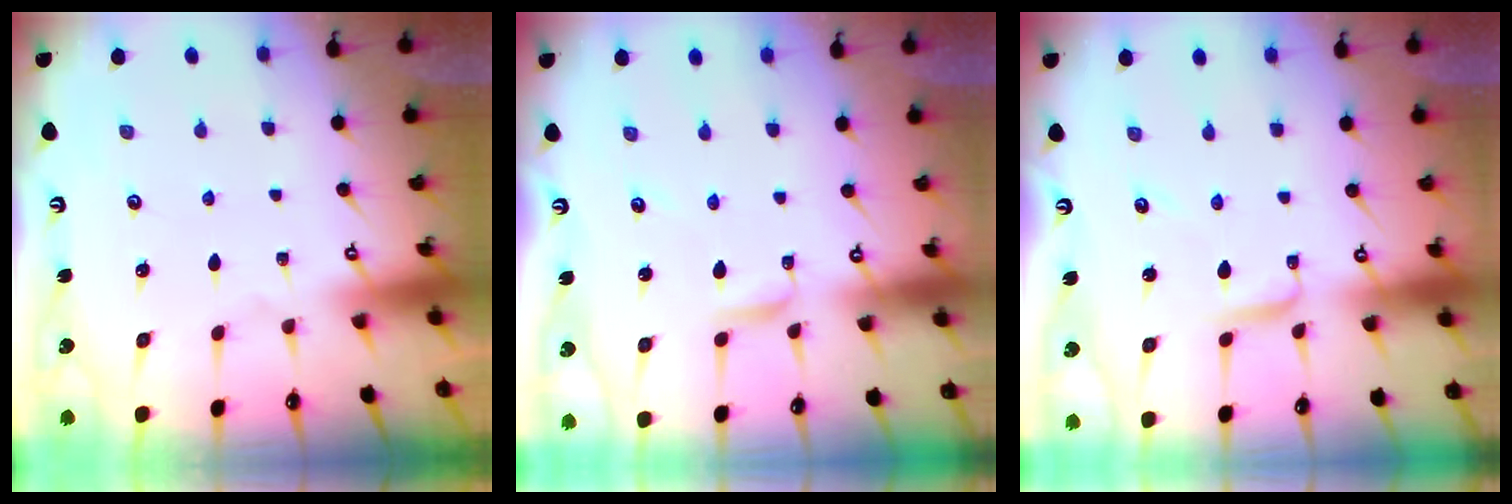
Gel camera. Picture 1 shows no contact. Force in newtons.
{"total": 2.7, "press": 2.7, "slide": 0.2}
{"total": 2.9, "press": 2.9, "slide": 0.2}